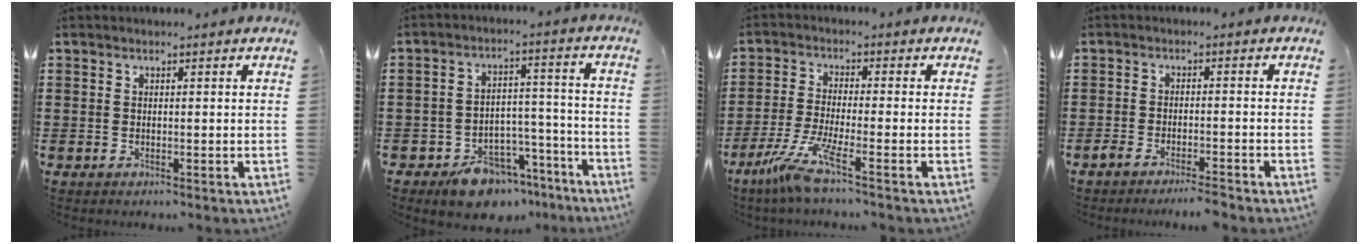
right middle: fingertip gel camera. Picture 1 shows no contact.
{"total": 8.5, "force": [-7.1, 3.9, 2.6], "torque": [-0.027, 0.046, -0.125]}
{"total": 6.4, "force": [-4.1, -0.1, 4.9], "torque": [-0.114, -0.021, -0.082]}
{"total": 2.9, "force": [-2.7, 0.1, 1.0], "torque": [-0.025, 0.000, -0.054]}